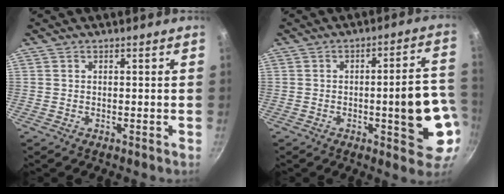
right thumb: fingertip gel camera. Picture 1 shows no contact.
{"total": 13.7, "force": [-2.6, 4.3, 12.8], "torque": [-0.139, 0.020, -0.031]}